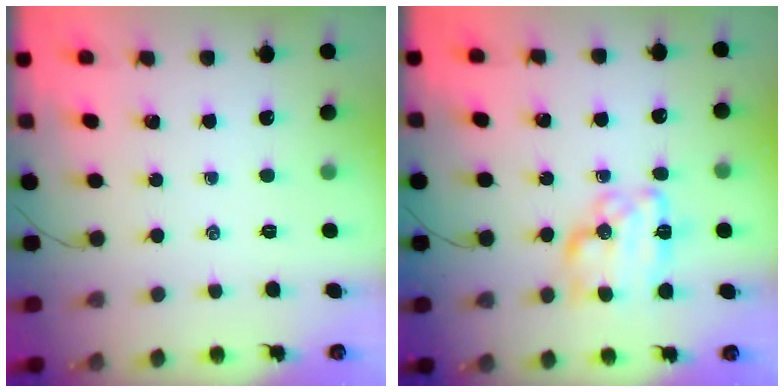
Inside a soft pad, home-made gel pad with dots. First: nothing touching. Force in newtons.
{"total": 13.1, "press": 13.1, "slide": 0.4}